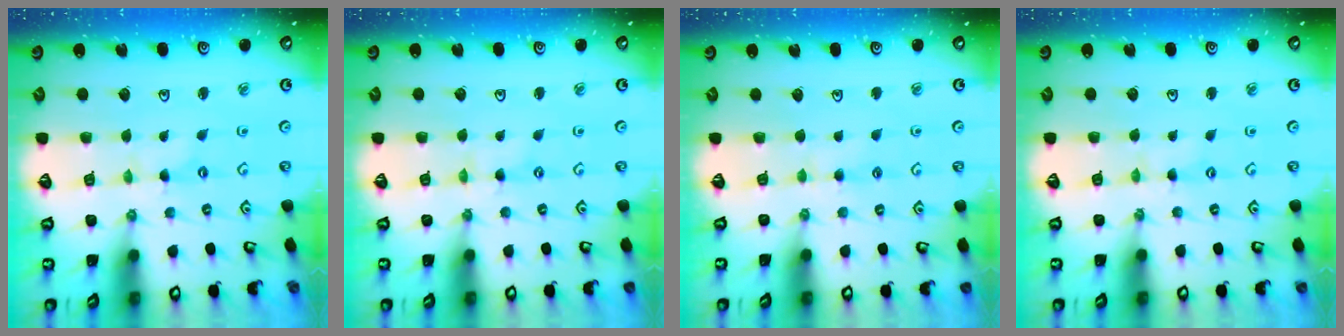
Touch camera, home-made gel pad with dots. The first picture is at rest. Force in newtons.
{"total": 0.0}
{"total": 2.9, "press": 2.8, "slide": 0.6}
{"total": 0.7, "press": 0.7, "slide": 0.1}